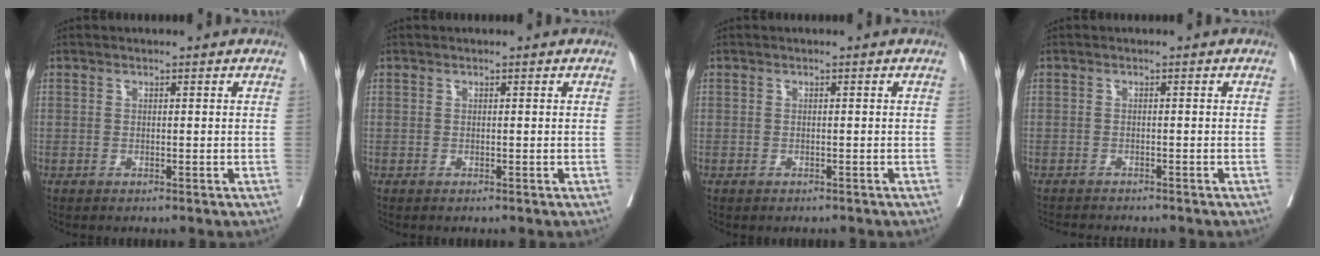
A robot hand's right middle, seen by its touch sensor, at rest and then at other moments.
{"total": 0.0}
{"total": 0.8, "force": [-0.6, 0.5, 0.0], "torque": [-0.004, 0.004, -0.010]}
{"total": 5.0, "force": [-4.7, 0.8, 1.5], "torque": [-0.016, -0.008, -0.070]}